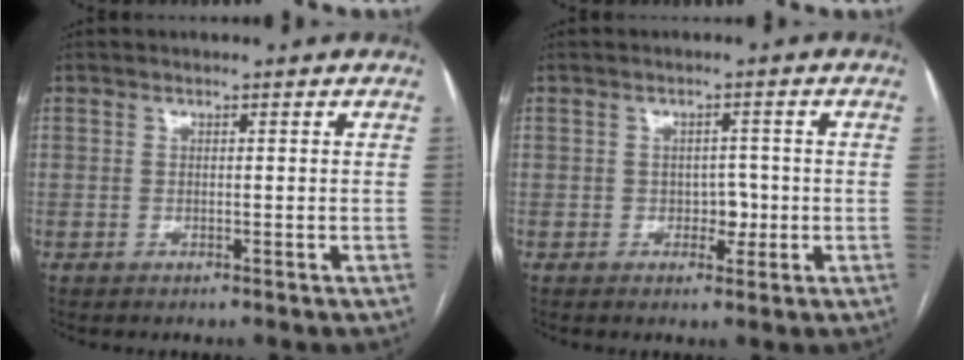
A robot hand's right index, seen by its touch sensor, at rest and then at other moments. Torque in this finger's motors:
{"motor_torque": [0.32, -0.25, 0.00, 0.00]}